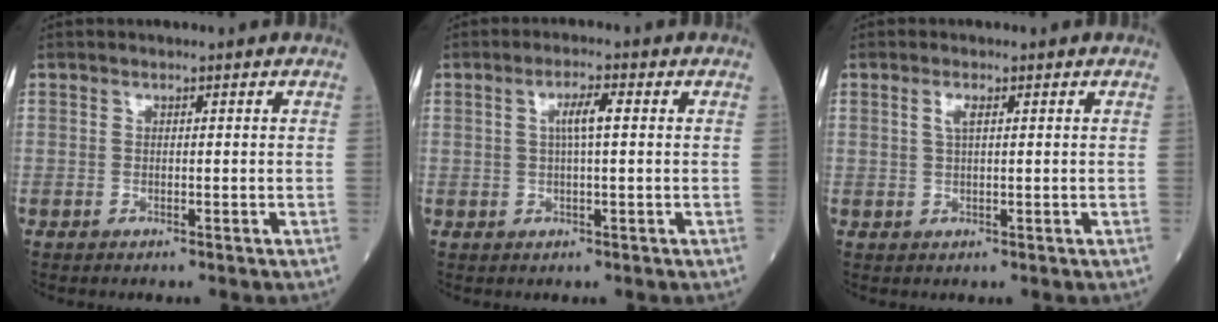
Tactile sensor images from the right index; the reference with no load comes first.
{"total": 3.4, "force": [0.6, 0.2, 3.3], "torque": [-0.062, 0.005, 0.010]}
{"total": 1.7, "force": [0.7, 0.4, 1.5], "torque": [-0.032, 0.002, 0.012]}